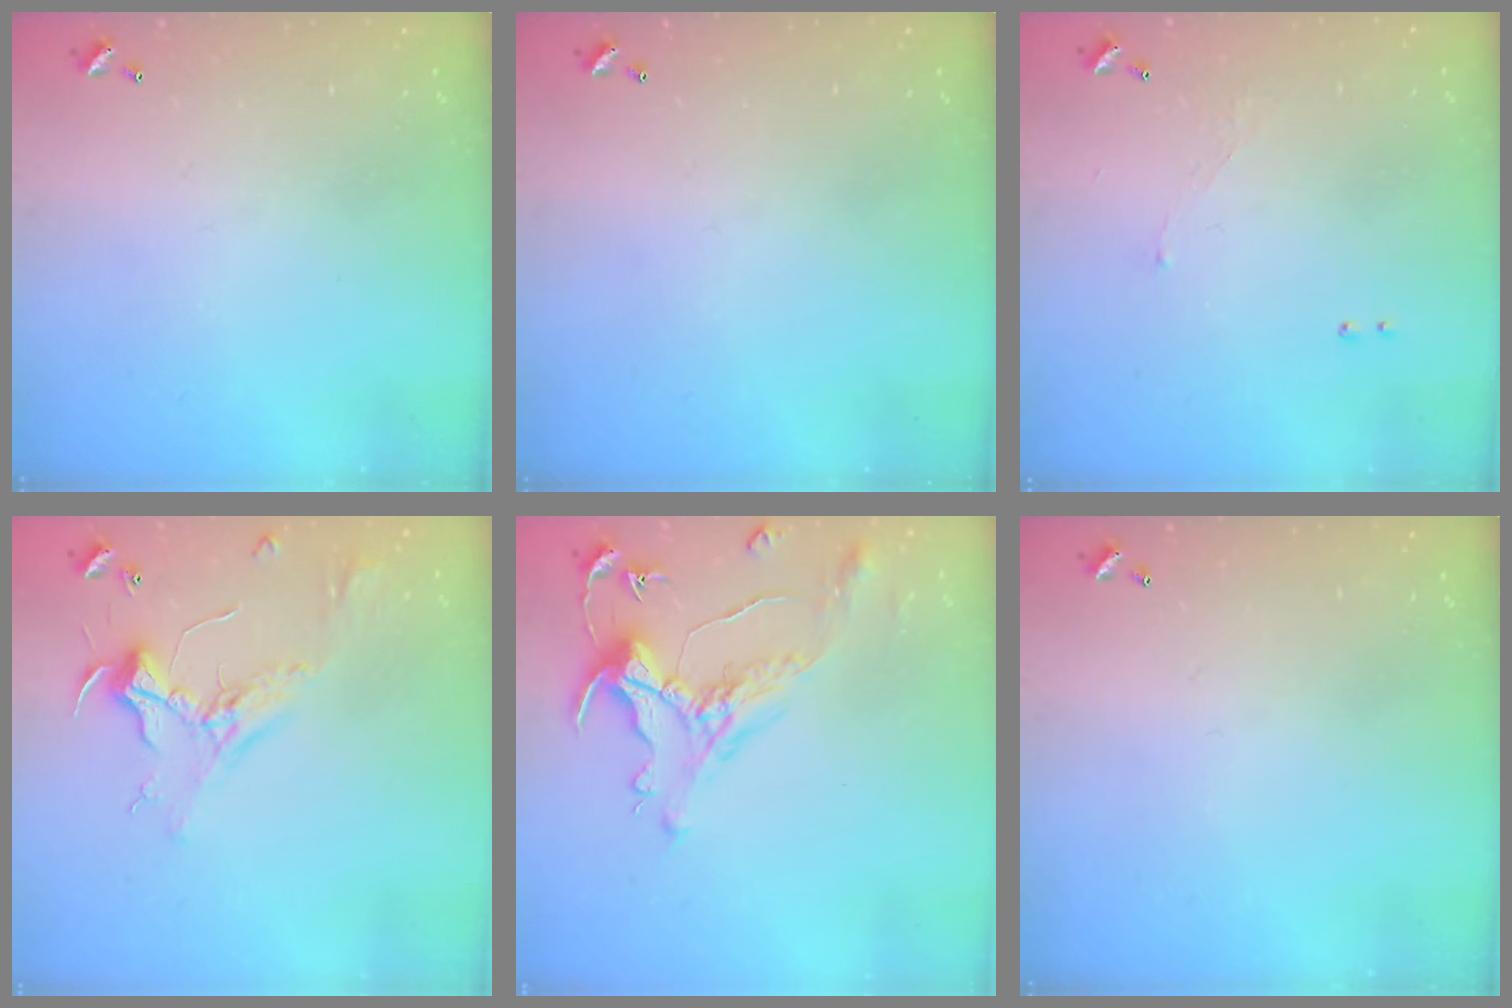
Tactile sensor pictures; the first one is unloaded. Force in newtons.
{"total": 0.0}
{"total": 1.3, "press": 1.2, "slide": 0.5}
{"total": 2.5, "press": 2.3, "slide": 0.8}
{"total": 0.9, "press": 0.2, "slide": 0.9}
{"total": 0.0}